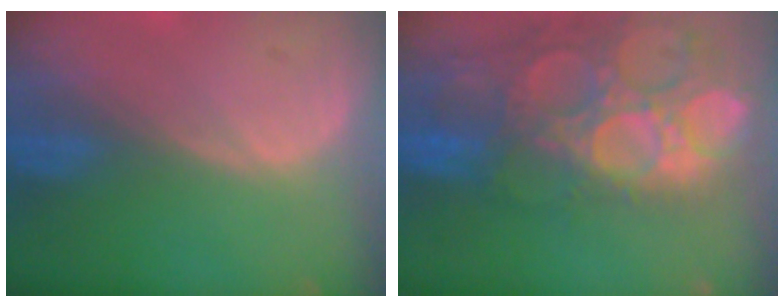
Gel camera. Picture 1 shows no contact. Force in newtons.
{"total": 15.6, "press": 12.9, "slide": 8.8}